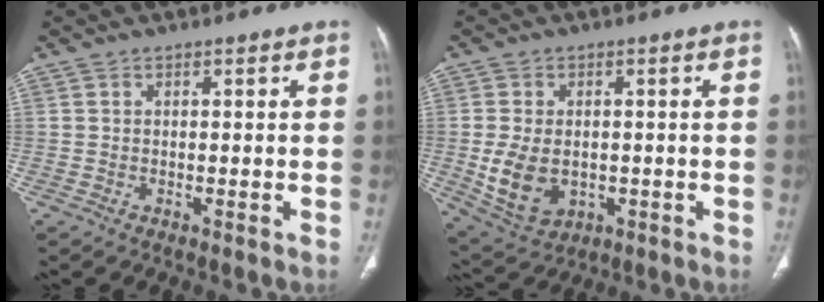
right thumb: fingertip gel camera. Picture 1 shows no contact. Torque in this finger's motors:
{"motor_torque": [-0.77, 0.68, 0.60, 0.55, 0.28]}